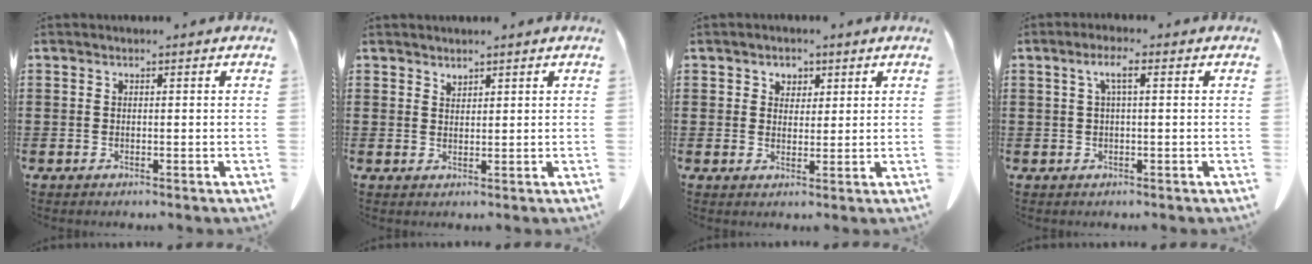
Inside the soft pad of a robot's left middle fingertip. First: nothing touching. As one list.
[{"total": 1.4, "force": [1.4, 0.2, 0.0], "torque": [-0.003, -0.001, 0.028]}, {"total": 2.3, "force": [1.5, 1.8, 0.3], "torque": [-0.008, 0.007, 0.024]}, {"total": 3.1, "force": [0.6, 0.6, 3.0], "torque": [-0.058, 0.007, 0.008]}]